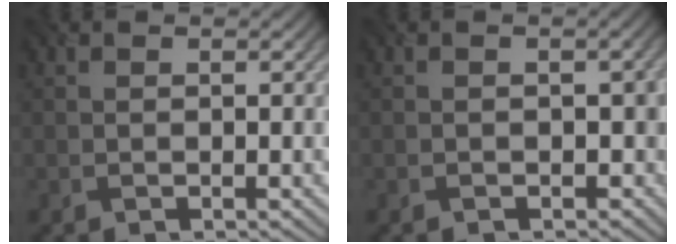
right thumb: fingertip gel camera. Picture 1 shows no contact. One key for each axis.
{"total": 1.8, "fx": -0.7, "fy": 1.4, "fz": 0.8, "tx": -0.013, "ty": -0.007, "tz": -0.009}